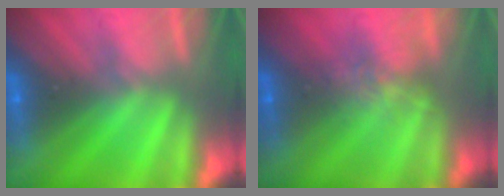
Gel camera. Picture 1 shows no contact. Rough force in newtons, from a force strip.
{"total": 4.6}